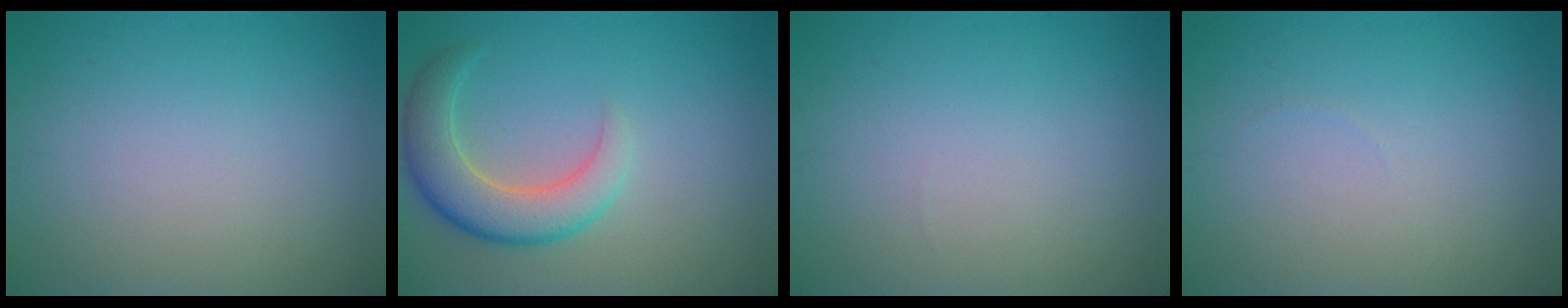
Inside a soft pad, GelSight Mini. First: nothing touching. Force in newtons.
{"total": 5.2, "press": 5.1, "slide": 0.6}
{"total": 0.0}
{"total": 0.0}